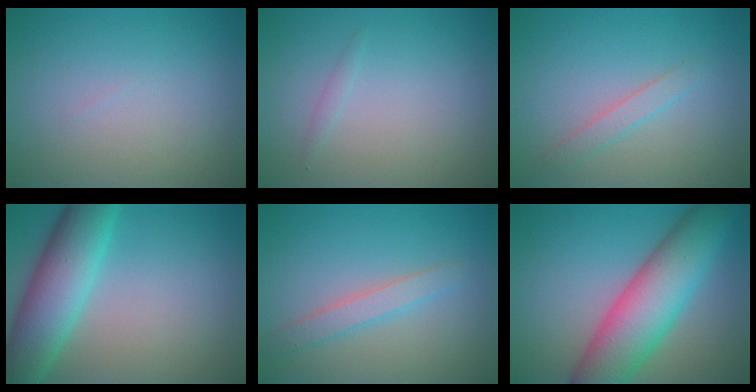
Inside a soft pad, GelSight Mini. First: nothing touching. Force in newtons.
{"total": 0.5, "press": 0.5, "slide": 0.1}
{"total": 1.5, "press": 1.5, "slide": 0.1}
{"total": 7.7, "press": 7.7, "slide": 0.2}
{"total": 2.0, "press": 2.0, "slide": 0.1}
{"total": 9.6, "press": 9.6, "slide": 0.3}